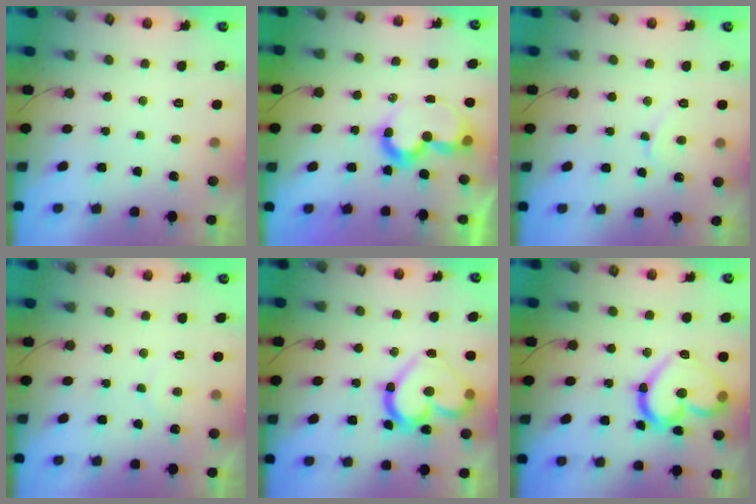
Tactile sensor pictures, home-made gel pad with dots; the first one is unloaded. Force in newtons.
{"total": 10.0, "press": 9.9, "slide": 1.0}
{"total": 4.6, "press": 4.6, "slide": 0.5}
{"total": 4.8, "press": 4.8, "slide": 0.2}
{"total": 17.6, "press": 17.5, "slide": 1.2}
{"total": 18.6, "press": 18.6, "slide": 1.5}